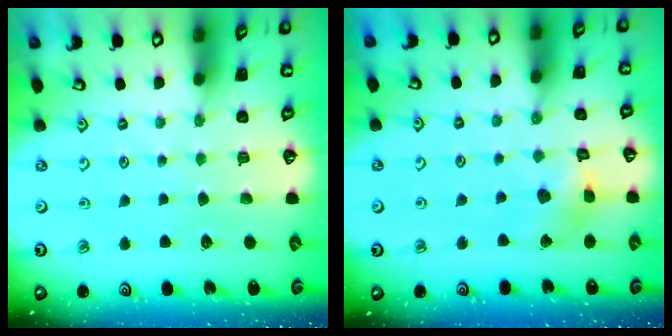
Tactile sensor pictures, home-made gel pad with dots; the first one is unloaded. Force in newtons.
{"total": 10.2, "press": 10.1, "slide": 1.0}